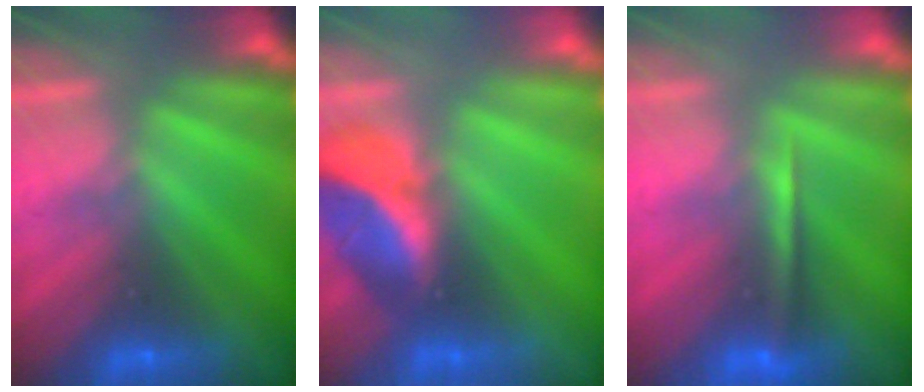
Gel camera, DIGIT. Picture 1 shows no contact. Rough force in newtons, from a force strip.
{"total": 2.6}
{"total": 1.3}